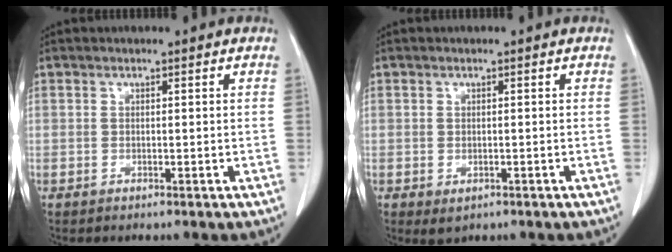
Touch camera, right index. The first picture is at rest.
{"total": 1.6, "force": [-0.7, 0.9, 1.1], "torque": [-0.015, -0.003, -0.001]}